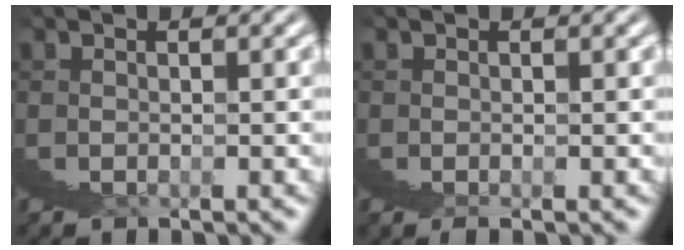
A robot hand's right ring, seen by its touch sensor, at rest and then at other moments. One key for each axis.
{"total": 1.1, "fx": 0.7, "fy": -0.3, "fz": 0.8, "tx": -0.008, "ty": 0.016, "tz": 0.007}